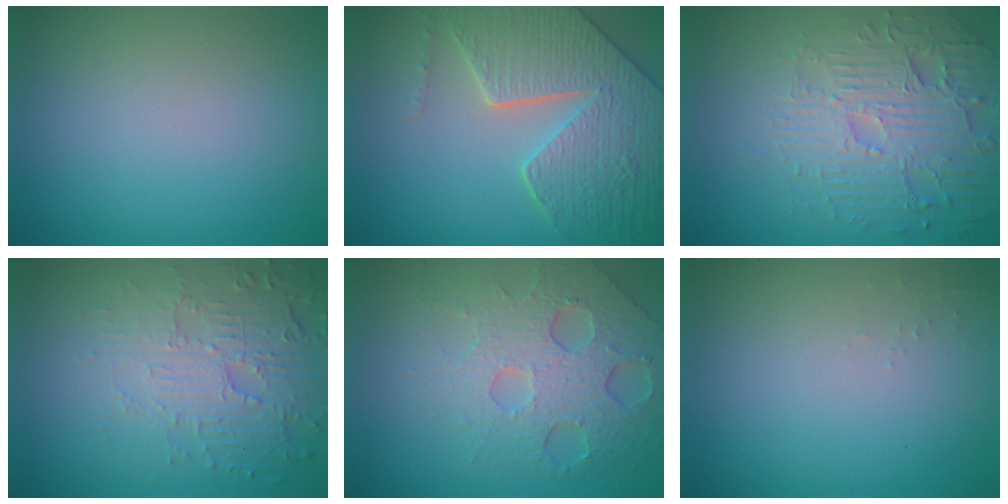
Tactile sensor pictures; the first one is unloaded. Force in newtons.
{"total": 8.3, "press": 6.1, "slide": 5.6}
{"total": 5.4, "press": 4.7, "slide": 2.7}
{"total": 5.5, "press": 3.6, "slide": 4.1}
{"total": 6.6, "press": 4.7, "slide": 4.7}
{"total": 0.5, "press": 0.5, "slide": 0.2}